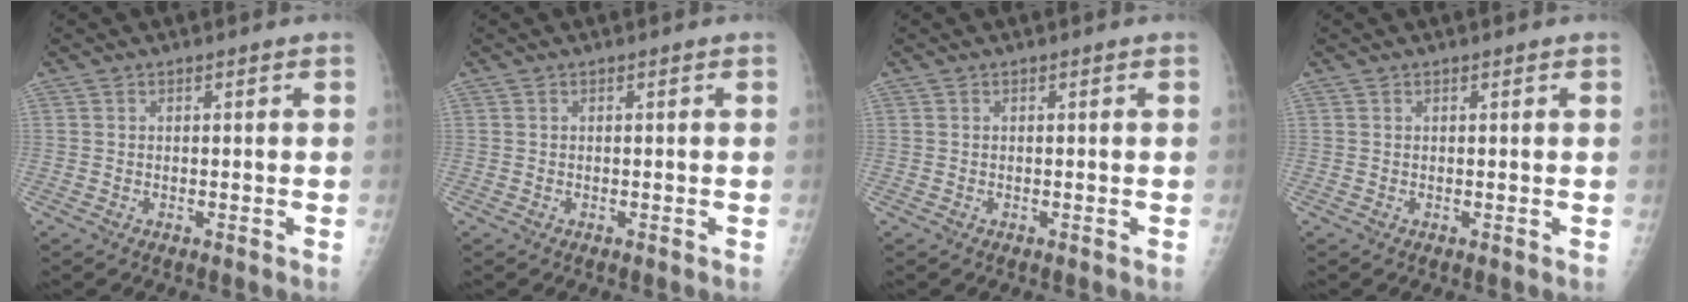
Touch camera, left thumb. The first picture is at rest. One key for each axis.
{"total": 0.0}
{"total": 0.0}
{"total": 0.0}